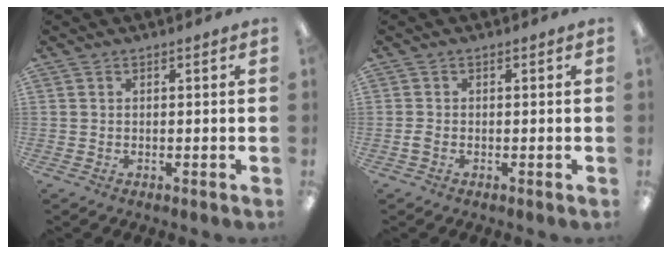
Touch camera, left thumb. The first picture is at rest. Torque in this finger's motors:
{"motor_torque": [-0.03, 0.05, 0.00, -0.04, 0.00]}